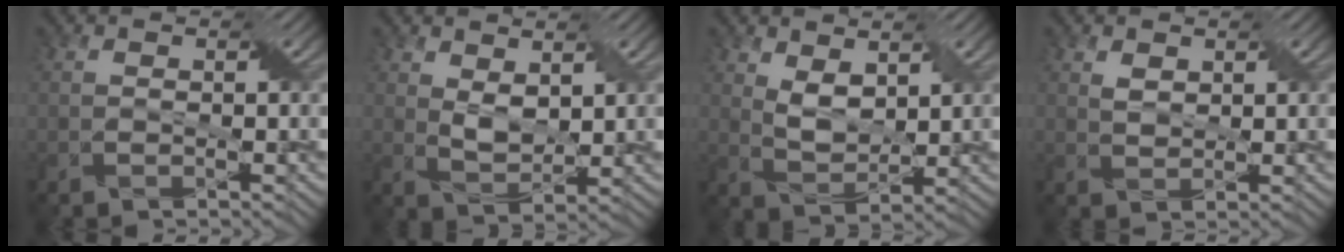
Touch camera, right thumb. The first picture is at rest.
{"total": 3.6, "force": [1.8, 1.9, 2.5], "torque": [-0.058, -0.005, 0.037]}
{"total": 4.2, "force": [2.2, 2.3, 2.8], "torque": [-0.066, -0.007, 0.044]}
{"total": 1.6, "force": [0.8, 1.0, 0.9], "torque": [-0.023, -0.003, 0.020]}